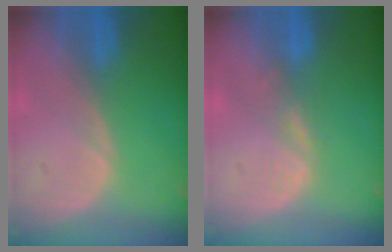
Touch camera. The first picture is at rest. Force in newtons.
{"total": 1.6, "press": 1.6, "slide": 0.2}